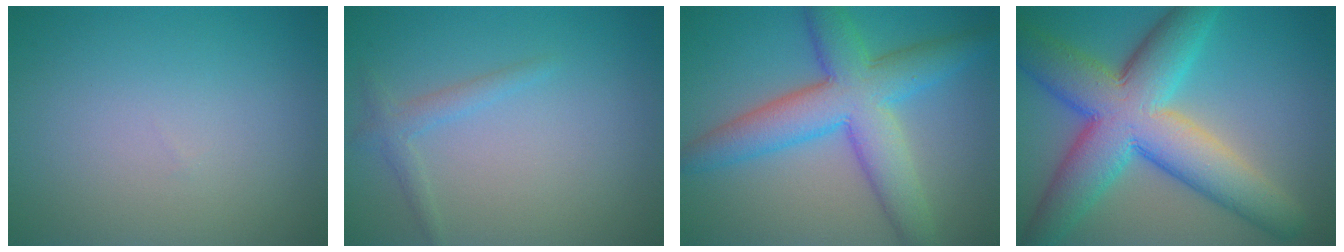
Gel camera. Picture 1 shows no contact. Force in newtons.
{"total": 1.5, "press": 1.5, "slide": 0.1}
{"total": 7.8, "press": 7.8, "slide": 0.2}
{"total": 11.6, "press": 11.6, "slide": 0.2}